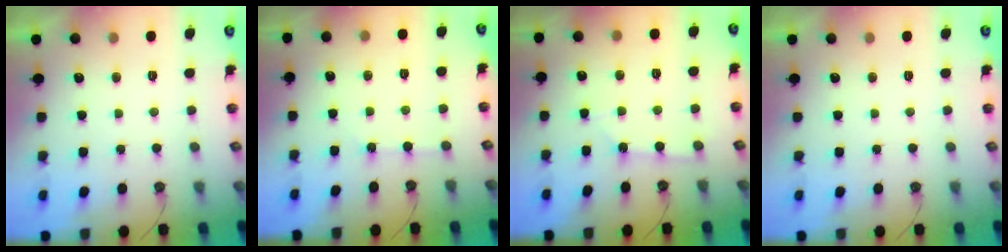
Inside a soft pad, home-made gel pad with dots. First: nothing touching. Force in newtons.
{"total": 2.9, "press": 2.9, "slide": 0.5}
{"total": 2.2, "press": 2.2, "slide": 0.4}
{"total": 0.0}